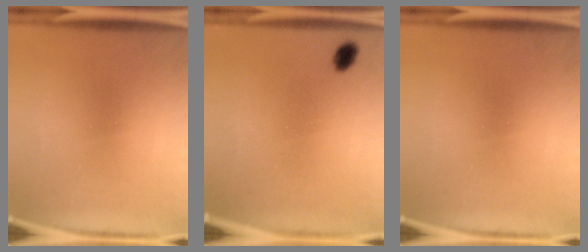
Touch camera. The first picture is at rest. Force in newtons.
{"total": 2.2}
{"total": 0.0}